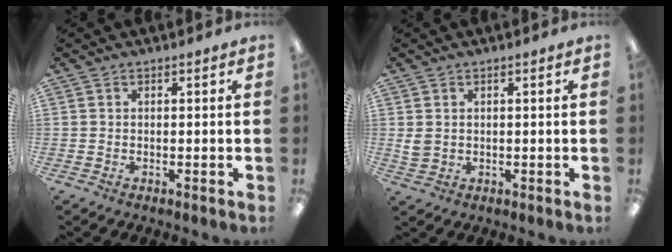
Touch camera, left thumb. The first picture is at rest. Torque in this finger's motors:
{"motor_torque": [-0.29, 0.26, 0.36, -0.27, 0.00]}